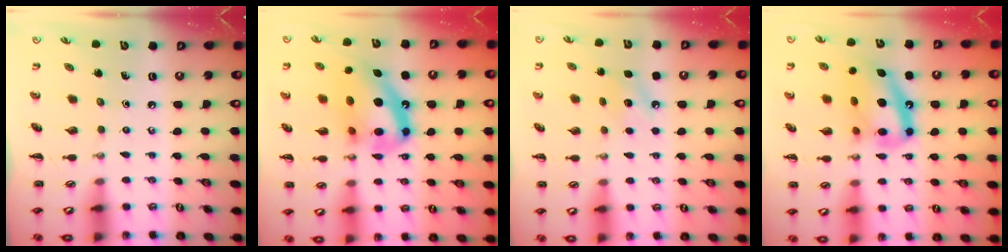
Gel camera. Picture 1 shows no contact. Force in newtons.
{"total": 17.7, "press": 17.3, "slide": 3.8}
{"total": 7.3, "press": 7.1, "slide": 1.7}
{"total": 15.5, "press": 14.8, "slide": 4.5}